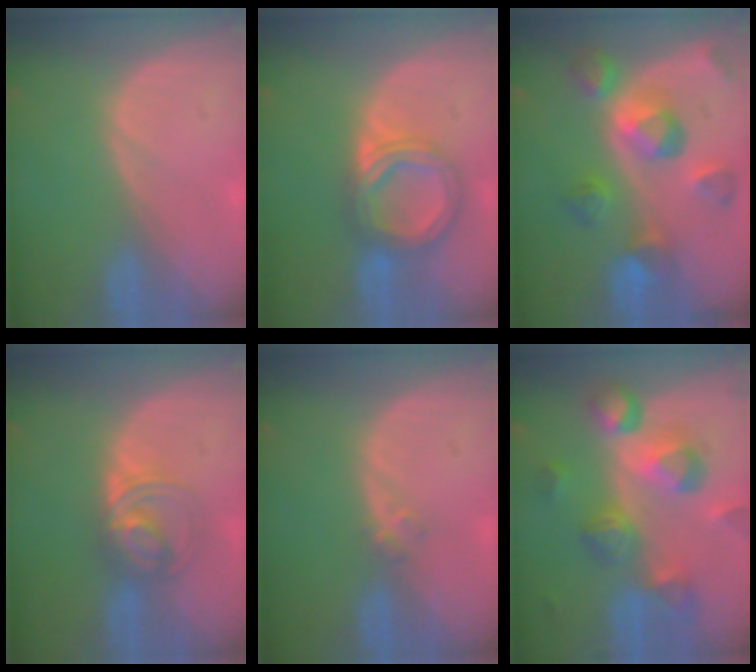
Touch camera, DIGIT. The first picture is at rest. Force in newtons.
{"total": 7.1, "press": 7.1, "slide": 0.5}
{"total": 10.2, "press": 9.0, "slide": 4.8}
{"total": 5.5, "press": 5.5, "slide": 0.6}
{"total": 1.4, "press": 1.2, "slide": 0.7}
{"total": 10.6, "press": 9.4, "slide": 4.7}